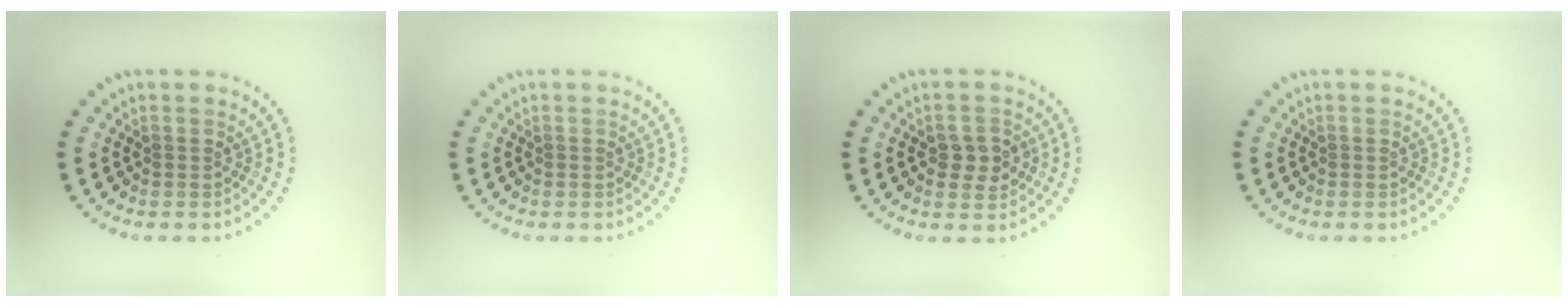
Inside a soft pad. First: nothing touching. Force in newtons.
{"total": 0.0}
{"total": 2.7, "press": 2.6, "slide": 0.3}
{"total": 0.0}